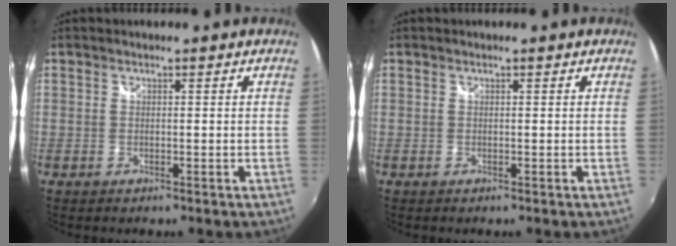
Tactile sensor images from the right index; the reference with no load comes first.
{"total": 0.0}